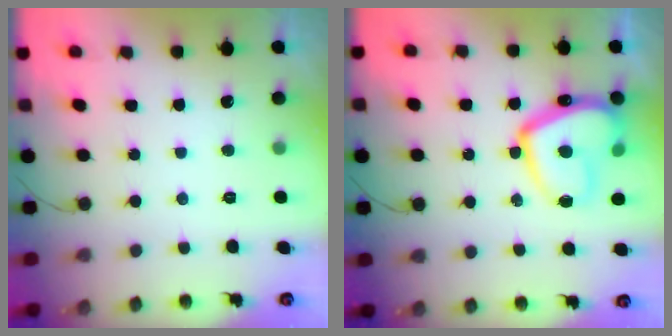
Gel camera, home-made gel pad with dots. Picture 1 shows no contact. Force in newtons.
{"total": 17.7, "press": 17.7, "slide": 1.5}